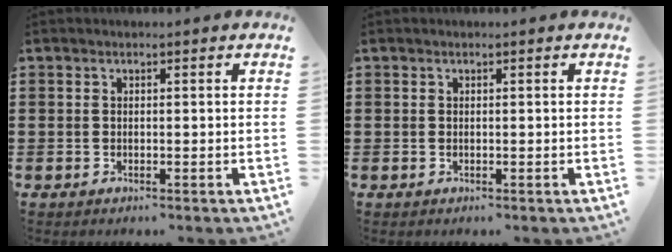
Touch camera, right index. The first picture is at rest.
{"total": 0.0}